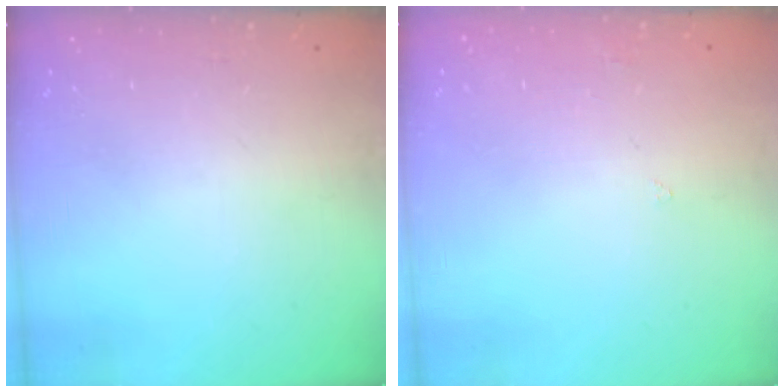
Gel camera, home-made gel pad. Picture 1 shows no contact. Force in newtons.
{"total": 2.3, "press": 2.3, "slide": 0.5}